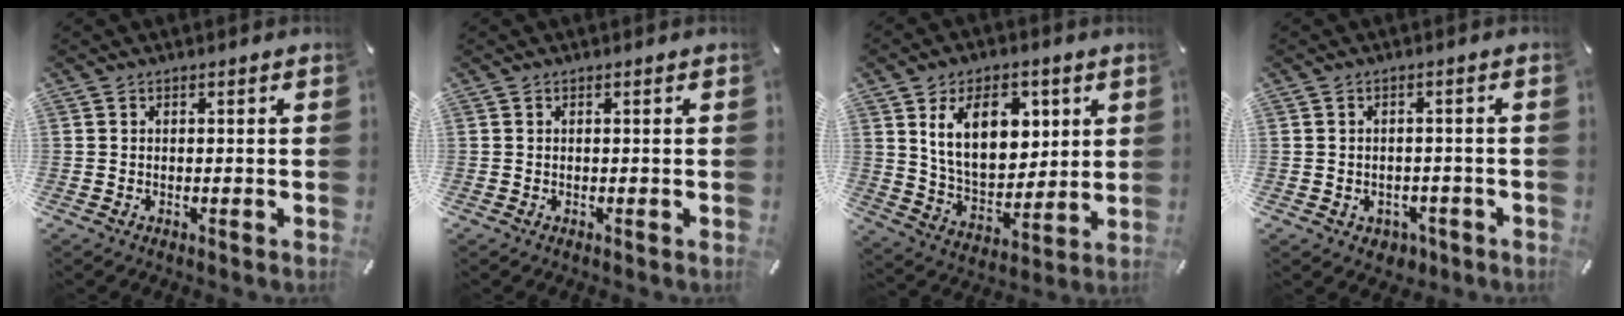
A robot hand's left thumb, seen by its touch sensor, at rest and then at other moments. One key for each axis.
{"total": 0.0}
{"total": 15.0, "fx": 6.0, "fy": 9.8, "fz": 9.6, "tx": -0.153, "ty": -0.008, "tz": 0.110}
{"total": 2.9, "fx": -1.0, "fy": 2.6, "fz": 1.0, "tx": -0.010, "ty": 0.002, "tz": -0.020}